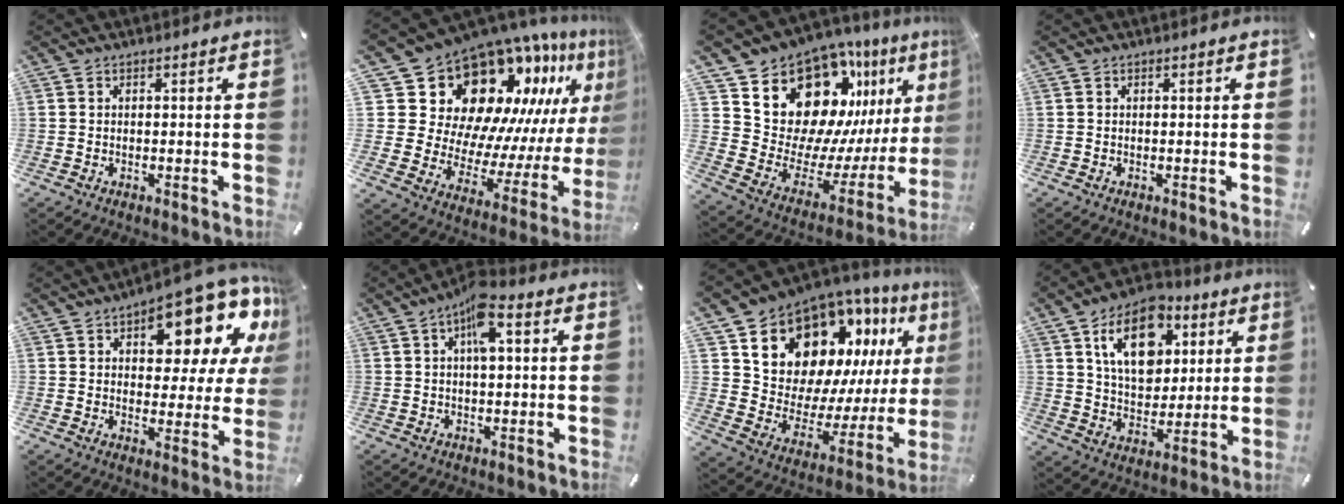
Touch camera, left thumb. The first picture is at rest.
{"total": 21.9, "force": [15.5, 12.6, 9.1], "torque": [-0.120, -0.163, 0.300]}
{"total": 17.9, "force": [12.0, 11.2, 7.1], "torque": [-0.083, -0.130, 0.224]}
{"total": 0.0}
{"total": 16.2, "force": [10.4, 7.2, 10.2], "torque": [-0.131, -0.082, 0.171]}
{"total": 7.0, "force": [2.2, 2.7, 6.1], "torque": [-0.096, 0.000, 0.033]}
{"total": 15.8, "force": [10.7, 10.3, 5.5], "torque": [-0.083, -0.099, 0.196]}
{"total": 16.0, "force": [7.0, 11.0, 9.3], "torque": [-0.144, -0.014, 0.126]}